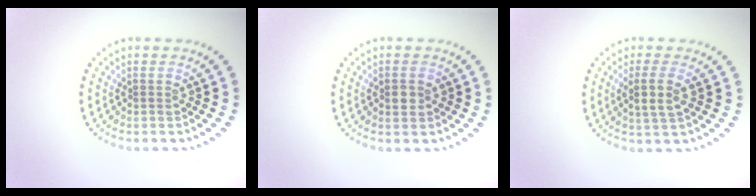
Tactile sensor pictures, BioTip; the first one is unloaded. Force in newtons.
{"total": 1.8, "press": 1.8, "slide": 0.1}
{"total": 2.6, "press": 2.3, "slide": 1.2}